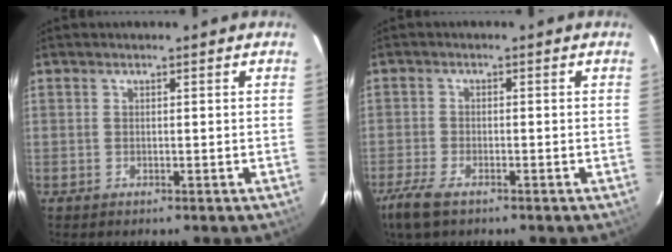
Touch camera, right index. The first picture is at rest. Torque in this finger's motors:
{"motor_torque": [0.44, -0.32, 0.24, 0.05]}